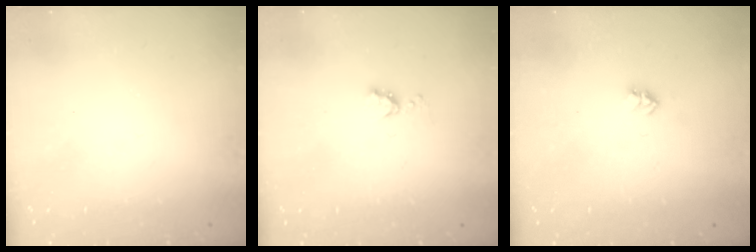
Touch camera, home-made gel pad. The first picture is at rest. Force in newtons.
{"total": 4.4, "press": 4.3, "slide": 0.5}
{"total": 2.7, "press": 2.7, "slide": 0.4}